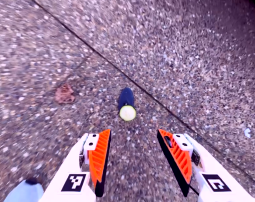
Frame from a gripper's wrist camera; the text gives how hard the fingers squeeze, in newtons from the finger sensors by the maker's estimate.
{"total": 0.0}